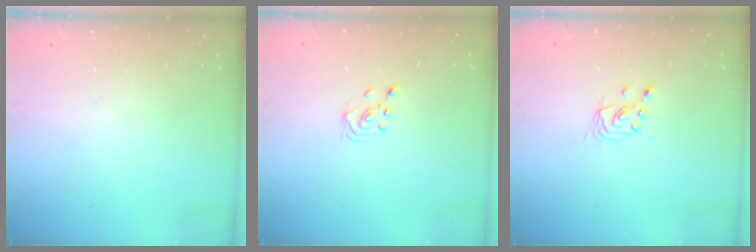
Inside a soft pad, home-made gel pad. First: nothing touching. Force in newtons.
{"total": 2.3, "press": 2.2, "slide": 0.7}
{"total": 2.9, "press": 2.9, "slide": 0.2}